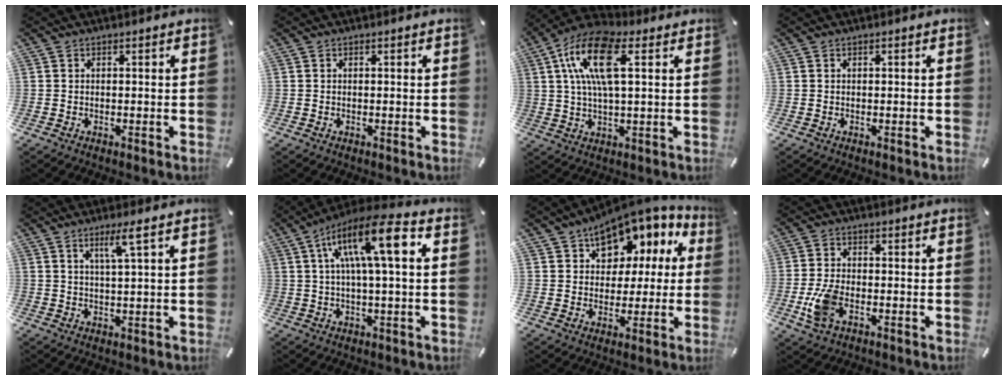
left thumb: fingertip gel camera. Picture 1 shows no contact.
{"total": 0.0}
{"total": 14.7, "force": [5.0, 6.1, 12.4], "torque": [-0.257, 0.001, 0.086]}
{"total": 0.0}
{"total": 5.4, "force": [2.7, 0.3, 4.7], "torque": [-0.098, -0.001, 0.044]}
{"total": 15.3, "force": [4.3, 4.3, 14.0], "torque": [-0.242, 0.002, 0.066]}
{"total": 10.2, "force": [6.2, 7.2, 3.6], "torque": [-0.061, -0.050, 0.115]}
{"total": 7.5, "force": [-2.4, 4.4, 5.6], "torque": [-0.128, 0.000, -0.044]}